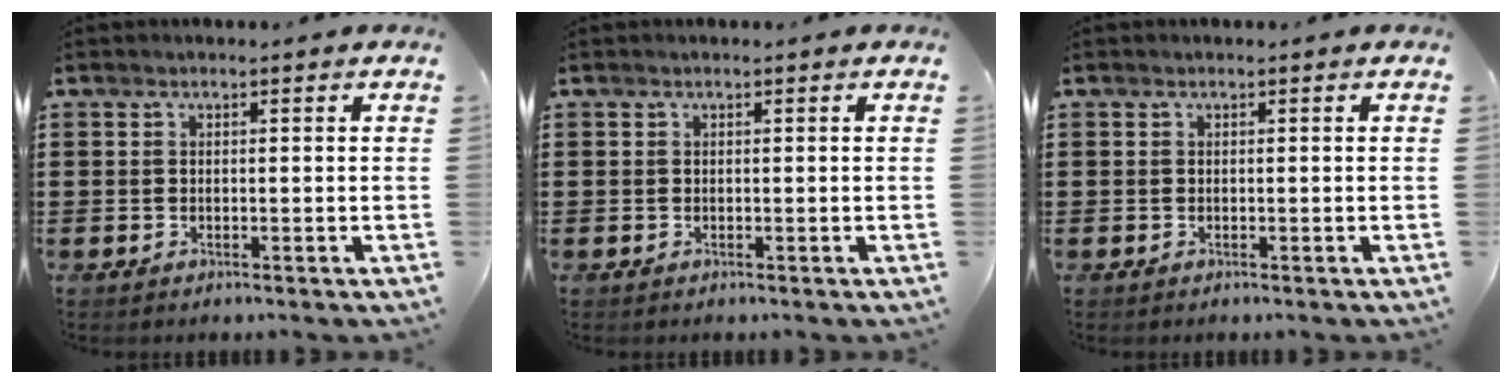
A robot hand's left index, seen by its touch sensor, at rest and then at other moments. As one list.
[{"total": 0.0}, {"total": 0.0}]